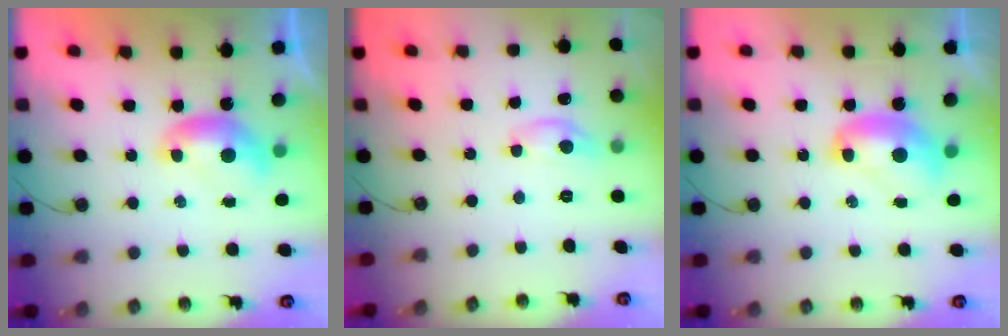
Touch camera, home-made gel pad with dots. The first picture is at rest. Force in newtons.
{"total": 1.4, "press": 1.4, "slide": 0.2}
{"total": 2.4, "press": 2.3, "slide": 0.3}